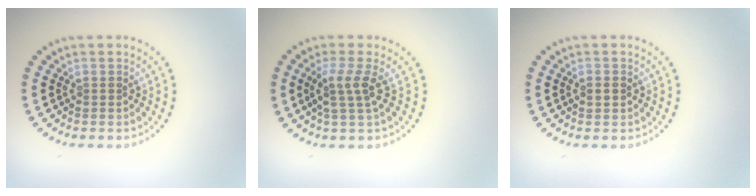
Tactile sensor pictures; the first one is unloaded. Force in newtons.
{"total": 2.5, "press": 1.9, "slide": 1.7}
{"total": 1.5, "press": 1.5, "slide": 0.1}